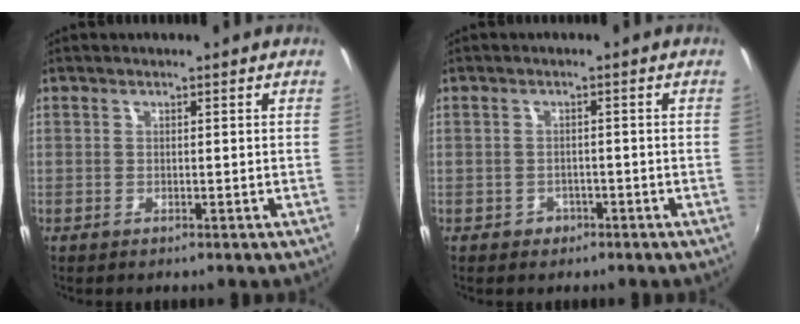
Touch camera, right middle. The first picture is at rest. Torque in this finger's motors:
{"motor_torque": [0.32, -0.32, 0.02, 0.00]}